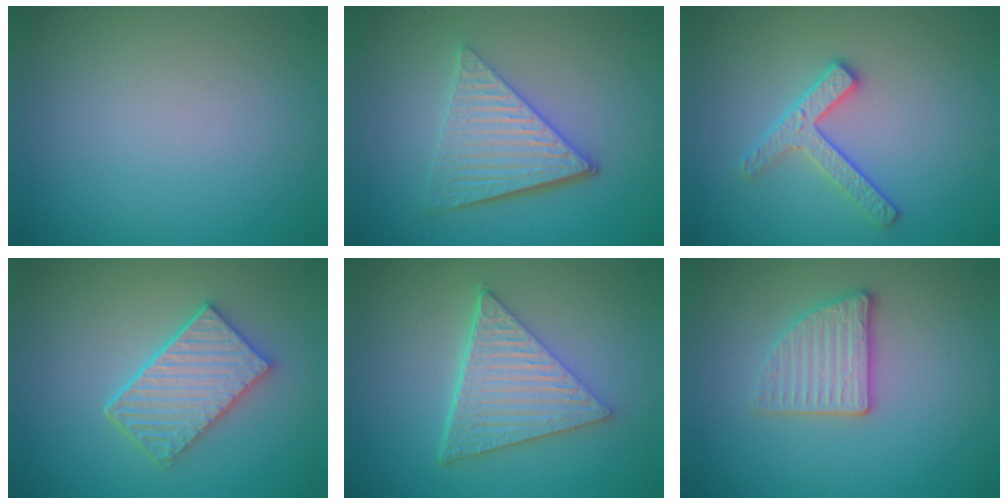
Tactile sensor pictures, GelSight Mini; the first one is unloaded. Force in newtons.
{"total": 5.7, "press": 3.9, "slide": 4.1}
{"total": 2.8, "press": 2.5, "slide": 1.3}
{"total": 4.8, "press": 4.2, "slide": 2.5}
{"total": 6.3, "press": 4.7, "slide": 4.2}
{"total": 2.9, "press": 2.7, "slide": 1.1}